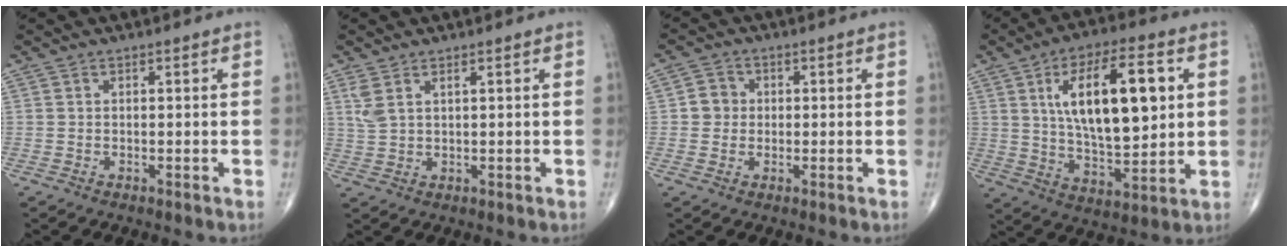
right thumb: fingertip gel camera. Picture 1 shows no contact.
{"total": 3.4, "force": [1.8, 1.2, 2.6], "torque": [-0.062, 0.001, 0.045]}
{"total": 3.5, "force": [0.1, 3.3, 1.1], "torque": [0.002, 0.007, -0.004]}
{"total": 19.3, "force": [4.6, 7.9, 17.0], "torque": [-0.261, -0.010, 0.080]}